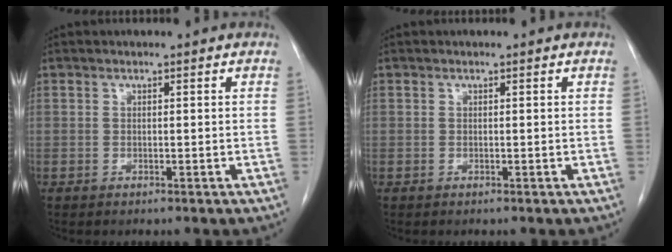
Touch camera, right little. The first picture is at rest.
{"total": 0.0}